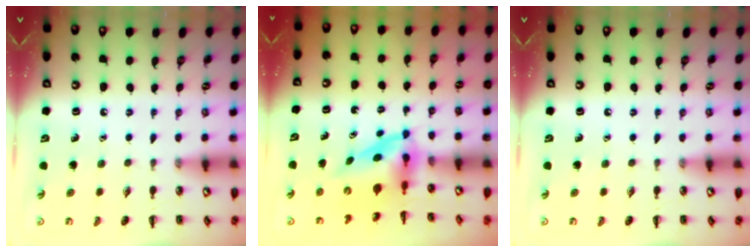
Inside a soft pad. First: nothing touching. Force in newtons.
{"total": 3.8, "press": 3.7, "slide": 0.6}
{"total": 0.0}